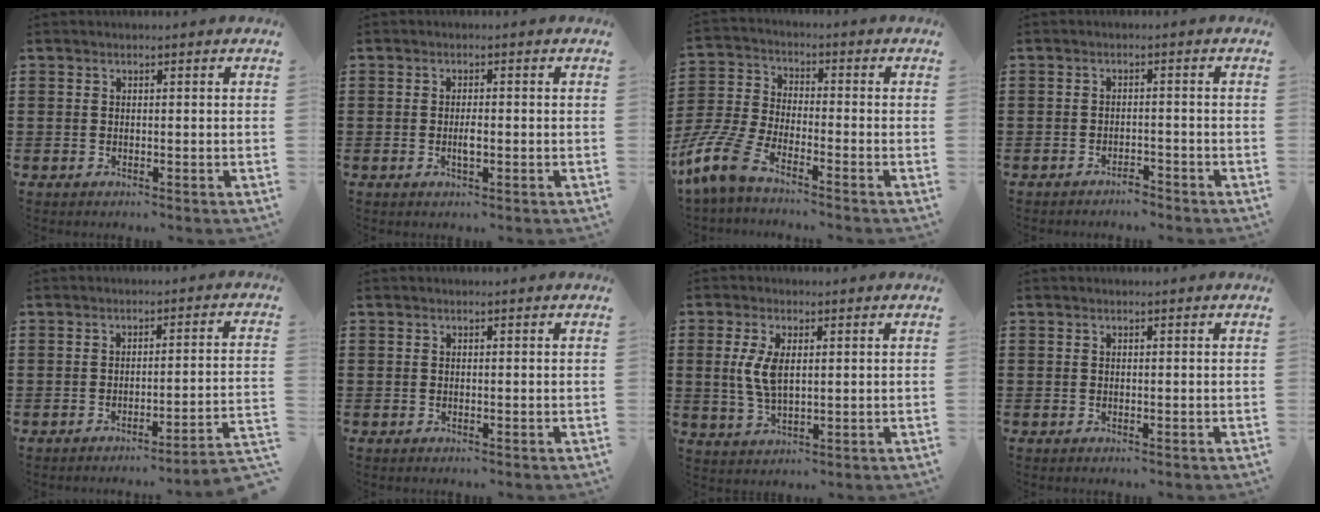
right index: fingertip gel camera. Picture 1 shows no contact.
{"total": 2.1, "force": [-0.4, 0.7, 1.9], "torque": [-0.036, 0.001, -0.007]}
{"total": 8.4, "force": [-6.6, 1.6, 4.9], "torque": [-0.137, -0.009, -0.137]}
{"total": 2.1, "force": [-2.0, 0.3, 0.3], "torque": [-0.013, 0.000, -0.041]}
{"total": 3.0, "force": [-2.5, -0.6, 1.7], "torque": [-0.031, -0.011, -0.053]}
{"total": 0.0}
{"total": 5.8, "force": [0.9, 2.6, 5.1], "torque": [-0.120, 0.003, 0.011]}
{"total": 0.0}